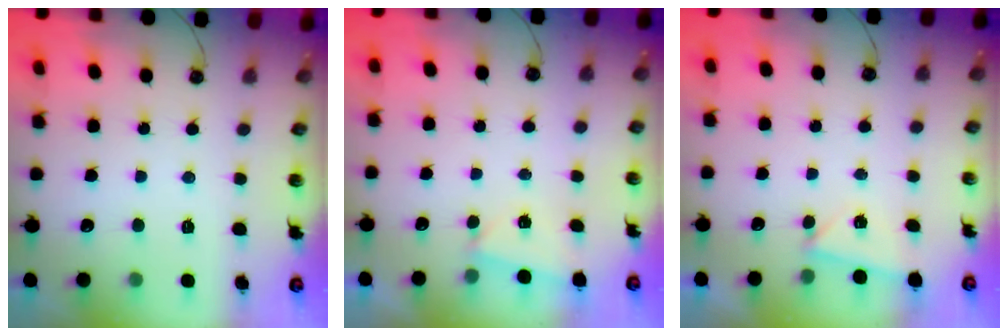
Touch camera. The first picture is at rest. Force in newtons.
{"total": 2.1, "press": 0.8, "slide": 1.9}
{"total": 1.8, "press": 1.4, "slide": 1.2}